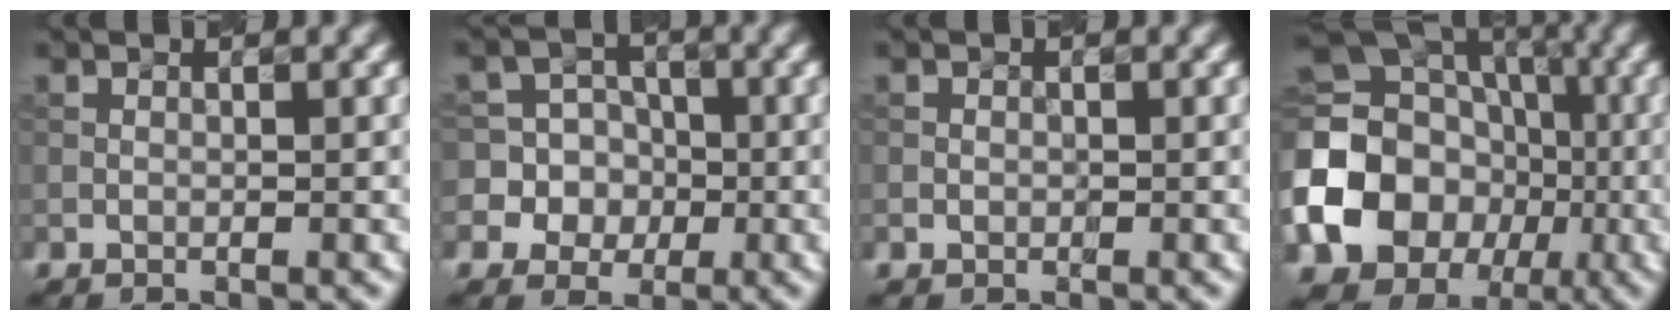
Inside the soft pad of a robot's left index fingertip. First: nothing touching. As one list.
[{"total": 9.5, "force": [-0.4, 9.2, 2.2], "torque": [-0.063, 0.033, -0.020]}, {"total": 0.5, "force": [0.0, 0.5, 0.1], "torque": [0.004, -0.004, -0.002]}, {"total": 17.6, "force": [-3.4, 15.3, 7.9], "torque": [-0.165, -0.019, -0.089]}]